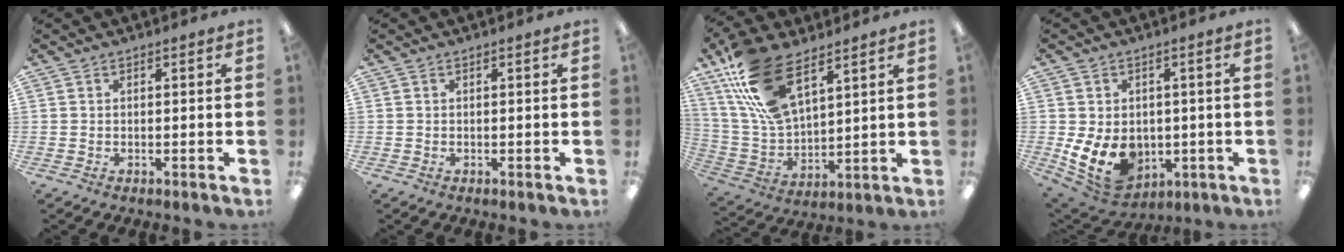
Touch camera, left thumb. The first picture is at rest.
{"total": 0.0}
{"total": 19.1, "force": [11.6, 9.2, 12.0], "torque": [-0.276, -0.039, 0.212]}
{"total": 11.0, "force": [-2.1, 8.2, 7.1], "torque": [-0.135, 0.000, -0.031]}